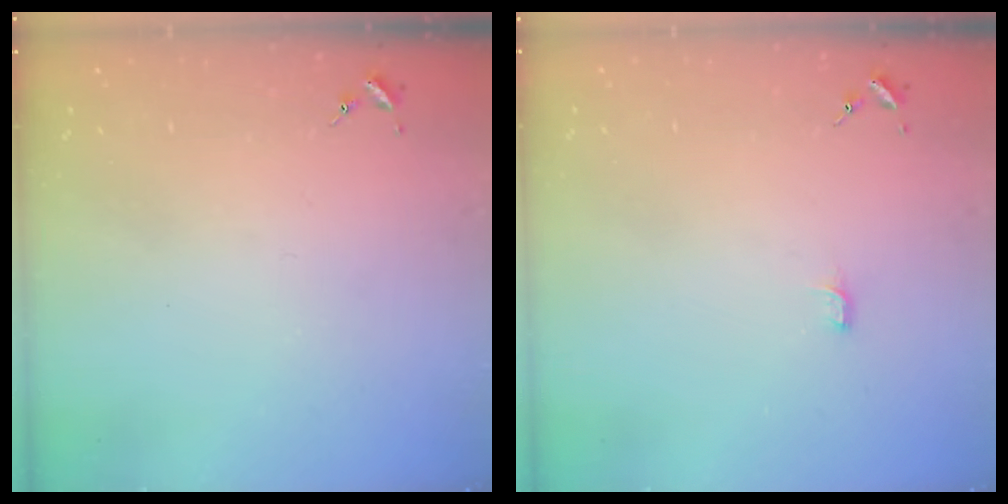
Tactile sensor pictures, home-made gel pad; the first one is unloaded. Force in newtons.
{"total": 2.7, "press": 2.7, "slide": 0.3}